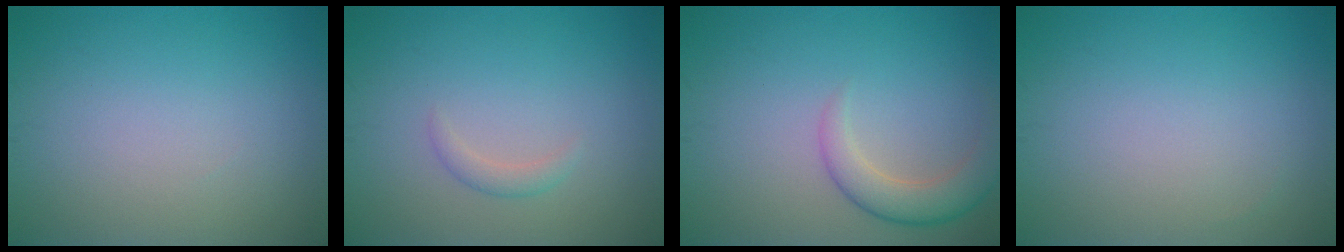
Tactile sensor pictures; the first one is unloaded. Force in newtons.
{"total": 1.1, "press": 1.1, "slide": 0.1}
{"total": 3.4, "press": 3.4, "slide": 0.2}
{"total": 0.0}